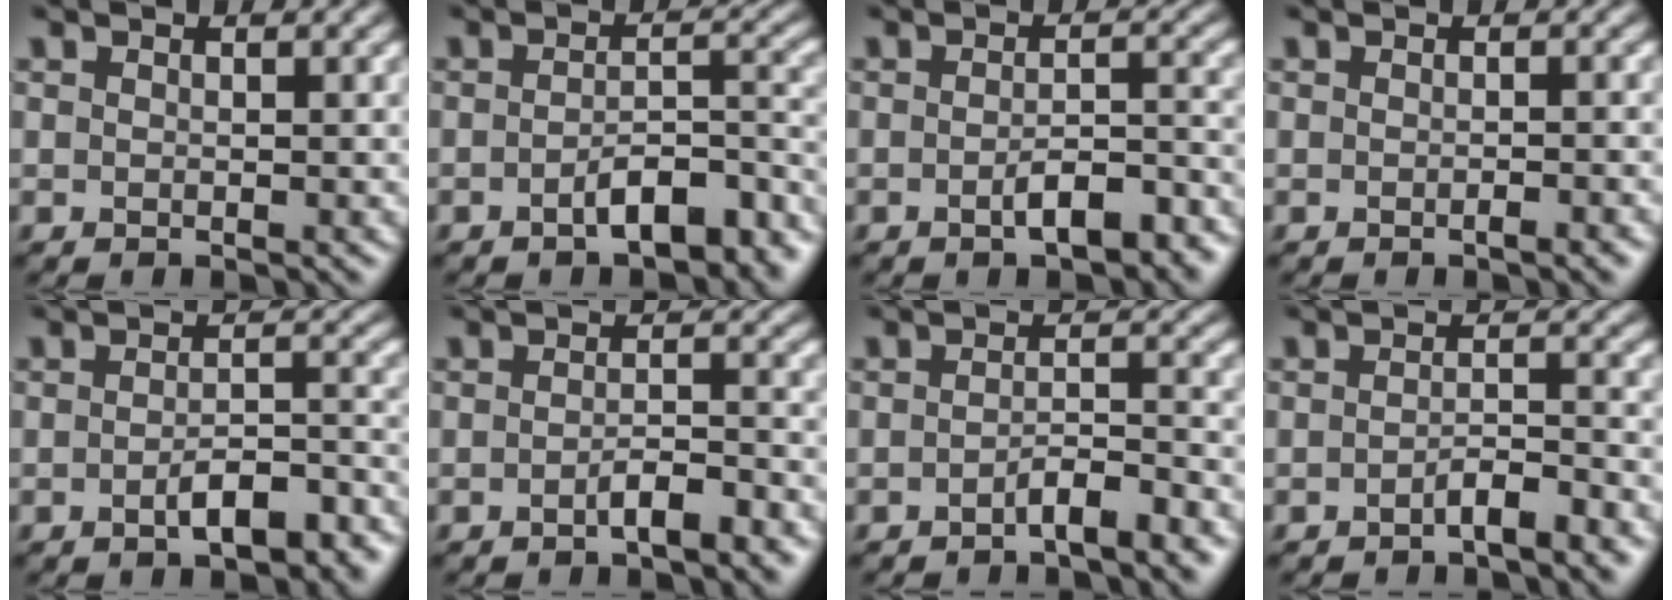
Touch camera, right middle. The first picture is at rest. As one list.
[{"total": 5.1, "force": [-2.9, 1.9, 3.8], "torque": [-0.058, 0.005, -0.045]}, {"total": 4.3, "force": [-2.1, 1.5, 3.4], "torque": [-0.056, 0.001, -0.029]}, {"total": 1.4, "force": [-0.7, 0.3, 1.2], "torque": [-0.012, 0.001, -0.011]}, {"total": 4.7, "force": [-2.5, 1.6, 3.6], "torque": [-0.059, 0.000, -0.036]}, {"total": 2.9, "force": [-1.6, 0.8, 2.4], "torque": [-0.040, 0.006, -0.028]}, {"total": 3.1, "force": [-2.0, 0.6, 2.3], "torque": [-0.037, 0.008, -0.039]}, {"total": 2.5, "force": [-1.6, 0.5, 1.8], "torque": [-0.030, 0.008, -0.030]}]